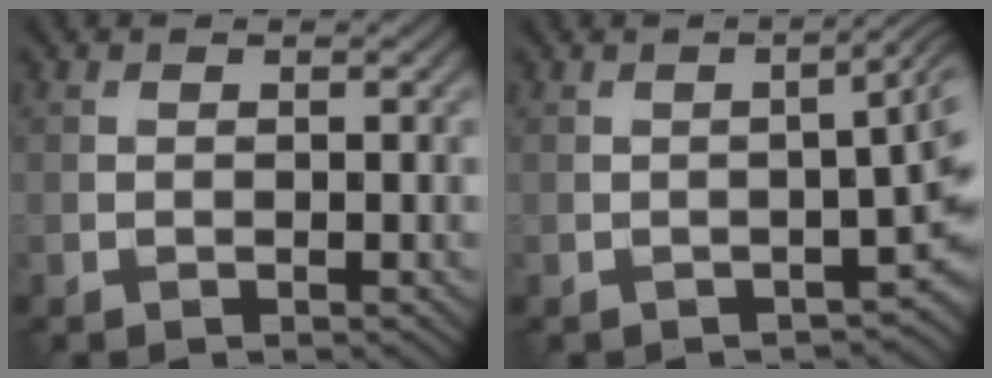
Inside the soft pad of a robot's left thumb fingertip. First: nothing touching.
{"total": 4.2, "force": [-1.3, 0.9, 3.9], "torque": [-0.042, 0.004, -0.014]}